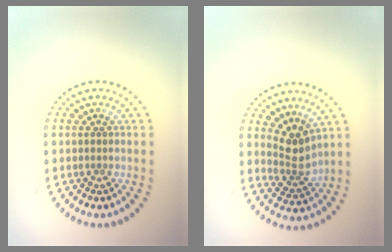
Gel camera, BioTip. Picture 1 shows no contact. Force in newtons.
{"total": 2.9, "press": 2.2, "slide": 1.9}